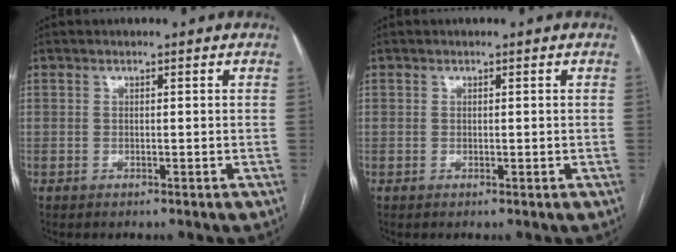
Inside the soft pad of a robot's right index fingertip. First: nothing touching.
{"total": 0.5, "force": [0.0, 0.4, 0.4], "torque": [-0.006, -0.002, 0.002]}